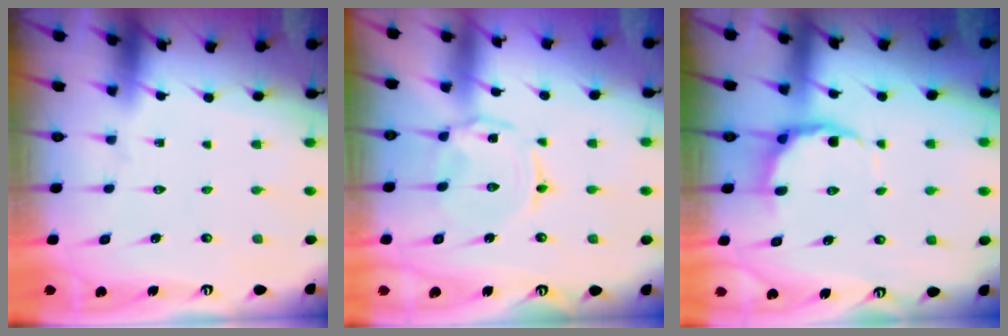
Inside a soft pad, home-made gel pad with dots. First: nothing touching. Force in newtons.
{"total": 2.1, "press": 2.0, "slide": 0.4}
{"total": 7.8, "press": 7.1, "slide": 3.0}